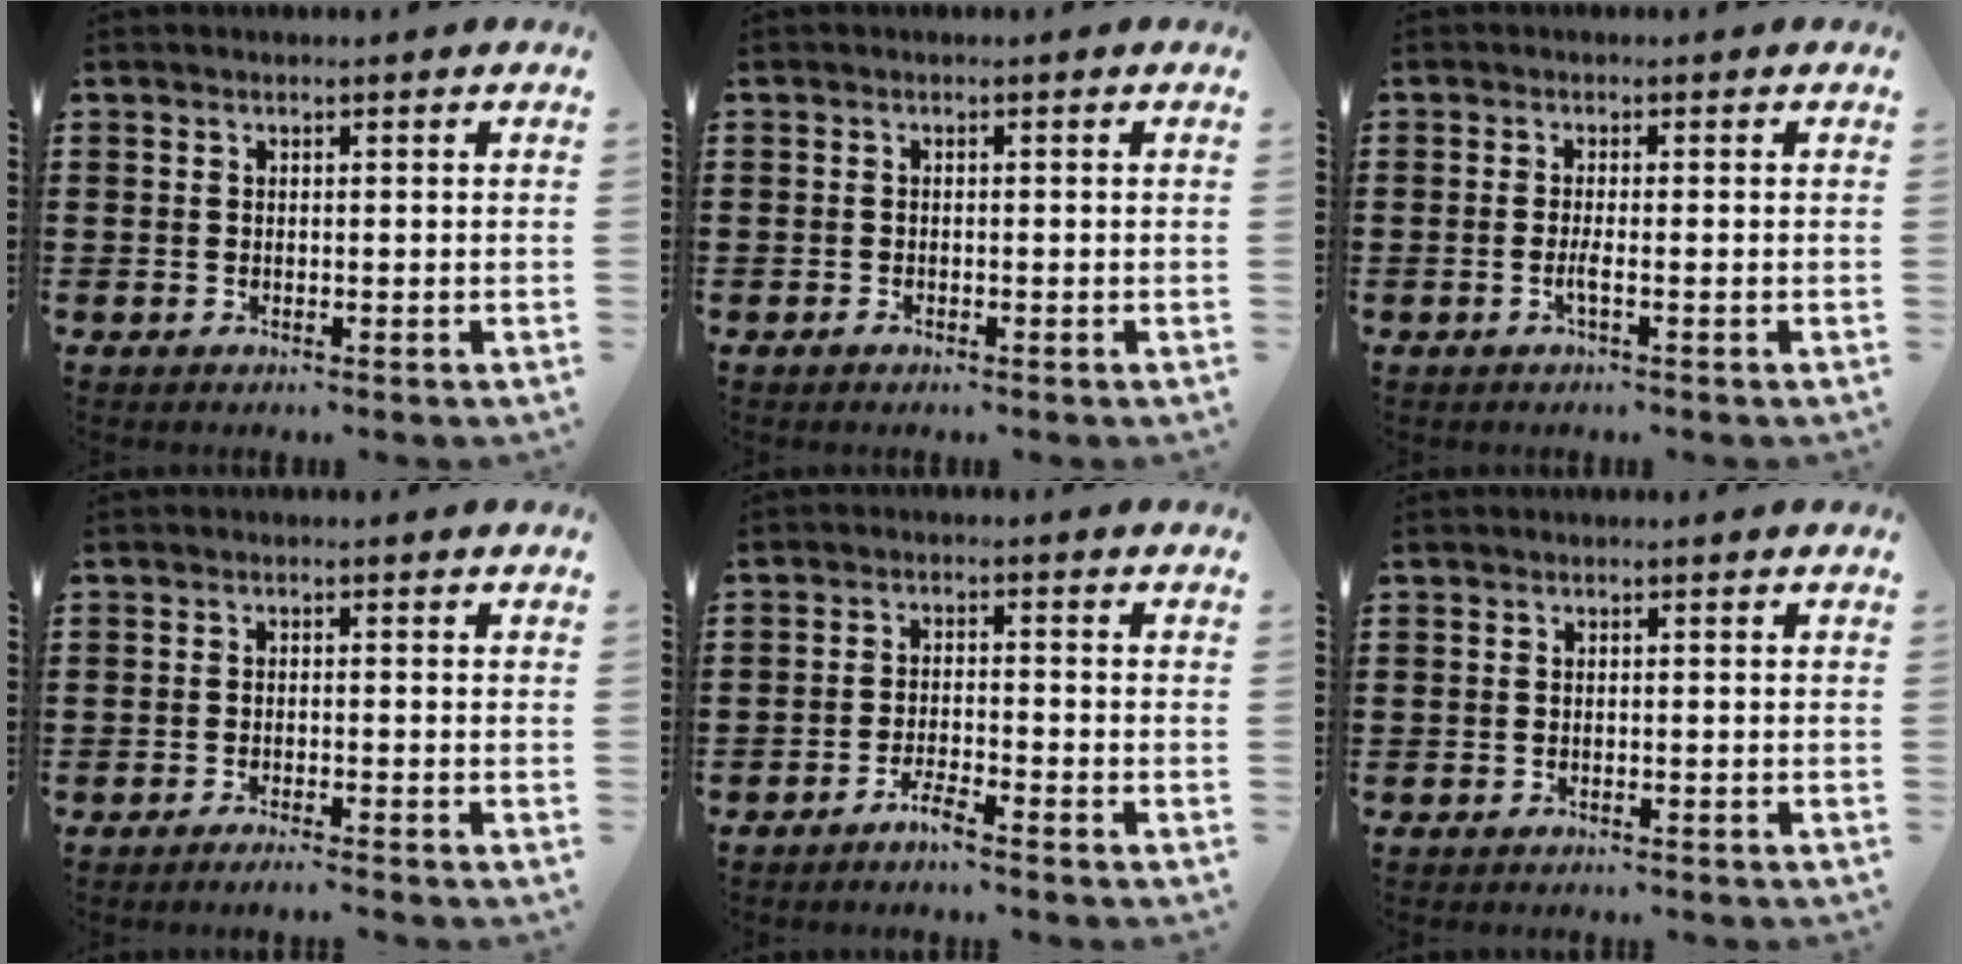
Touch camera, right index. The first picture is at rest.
{"total": 0.6, "force": [-0.5, 0.3, 0.2], "torque": [-0.005, 0.000, -0.009]}
{"total": 1.5, "force": [-0.6, 0.0, 1.3], "torque": [-0.032, -0.004, -0.014]}
{"total": 1.4, "force": [-1.3, -0.3, 0.6], "torque": [-0.011, -0.002, -0.024]}
{"total": 2.7, "force": [-2.5, 0.0, 1.2], "torque": [-0.030, 0.002, -0.049]}
{"total": 0.8, "force": [-0.7, 0.4, -0.2], "torque": [0.003, 0.005, -0.017]}